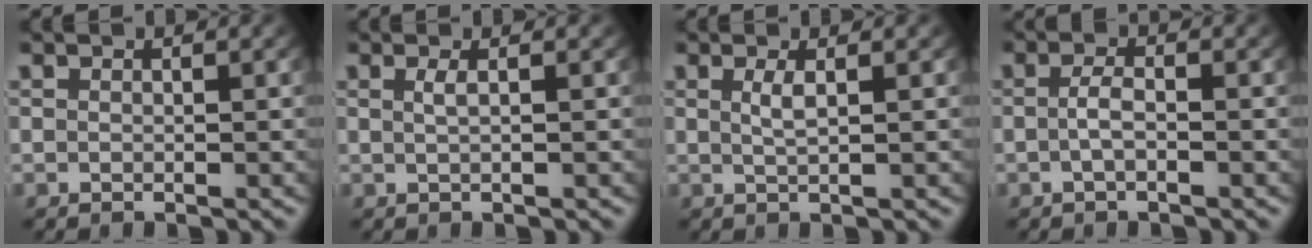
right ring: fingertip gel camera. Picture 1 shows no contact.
{"total": 0.9, "force": [0.1, -0.2, 0.9], "torque": [-0.022, -0.006, 0.008]}
{"total": 1.4, "force": [0.3, -0.2, 1.4], "torque": [-0.031, -0.010, 0.014]}
{"total": 1.7, "force": [-0.8, 0.1, 1.4], "torque": [-0.034, -0.005, -0.010]}